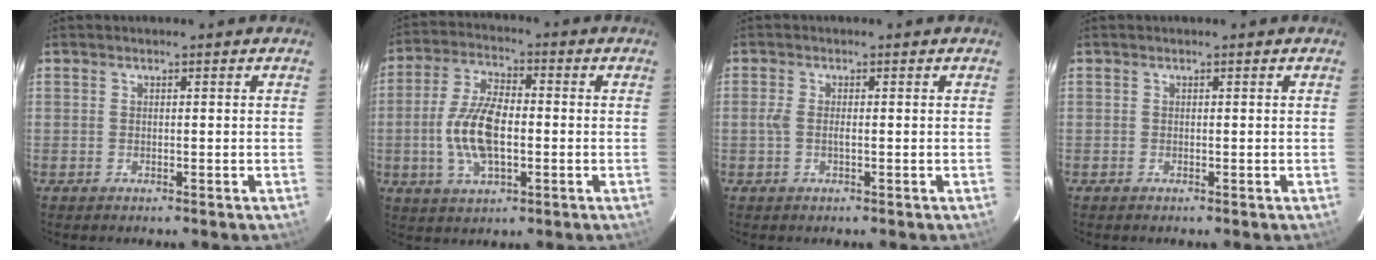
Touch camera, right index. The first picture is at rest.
{"total": 11.4, "force": [-1.7, 5.2, 10.0], "torque": [-0.206, 0.004, -0.032]}
{"total": 2.2, "force": [-0.3, 0.7, 2.1], "torque": [-0.045, -0.001, -0.007]}
{"total": 0.0}